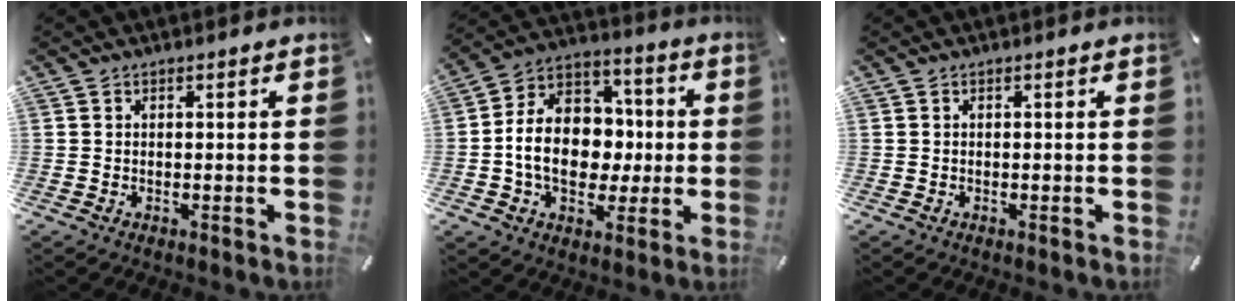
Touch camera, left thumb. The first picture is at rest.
{"total": 15.3, "force": [-2.0, 12.3, 8.8], "torque": [-0.162, 0.016, -0.029]}
{"total": 0.0}